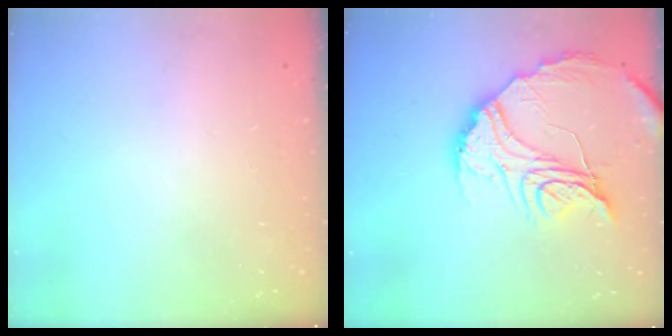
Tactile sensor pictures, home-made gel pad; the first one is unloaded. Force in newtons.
{"total": 18.0, "press": 18.0, "slide": 1.5}